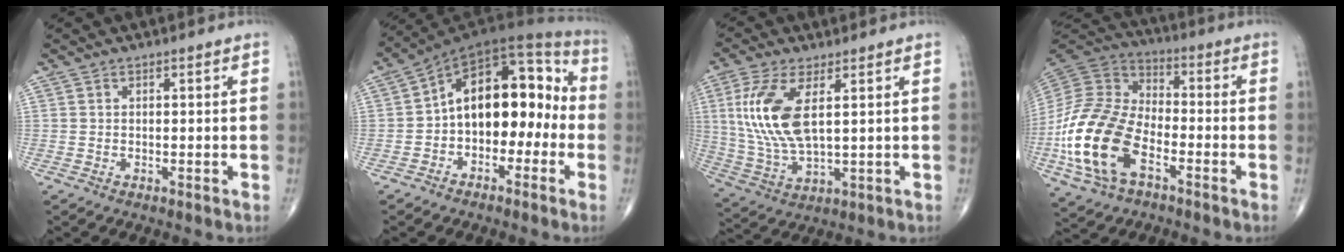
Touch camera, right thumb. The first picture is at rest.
{"total": 16.1, "force": [-2.0, 10.1, 12.3], "torque": [-0.140, 0.059, -0.045]}
{"total": 13.2, "force": [3.1, 5.4, 11.6], "torque": [-0.260, -0.012, 0.071]}
{"total": 19.3, "force": [-6.7, 11.1, 14.3], "torque": [-0.289, 0.031, -0.132]}